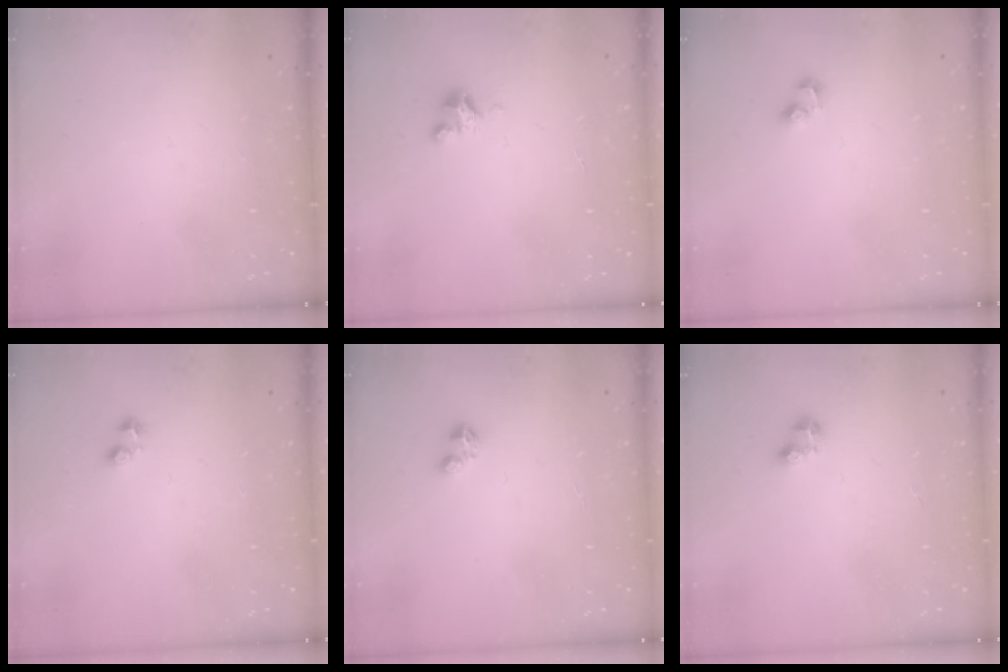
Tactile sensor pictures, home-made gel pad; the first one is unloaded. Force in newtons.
{"total": 2.5, "press": 2.5, "slide": 0.2}
{"total": 2.7, "press": 2.5, "slide": 1.2}
{"total": 1.9, "press": 1.9, "slide": 0.5}
{"total": 2.4, "press": 2.4, "slide": 0.3}
{"total": 2.4, "press": 2.4, "slide": 0.3}